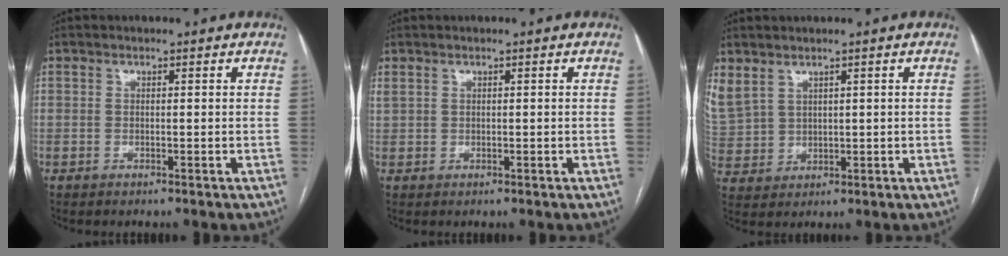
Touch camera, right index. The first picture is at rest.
{"total": 1.3, "force": [0.7, 0.7, 0.8], "torque": [-0.031, 0.017, 0.028]}
{"total": 9.0, "force": [5.0, 6.3, 4.1], "torque": [-0.128, 0.014, 0.124]}